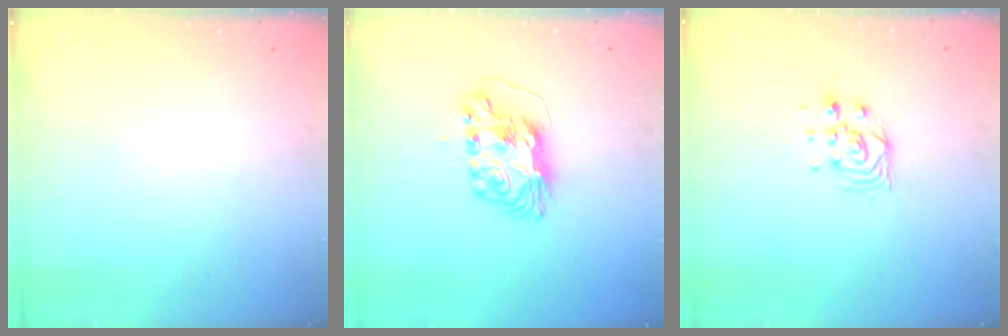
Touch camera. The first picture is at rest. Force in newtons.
{"total": 9.0, "press": 9.0, "slide": 0.6}
{"total": 7.4, "press": 7.3, "slide": 0.6}